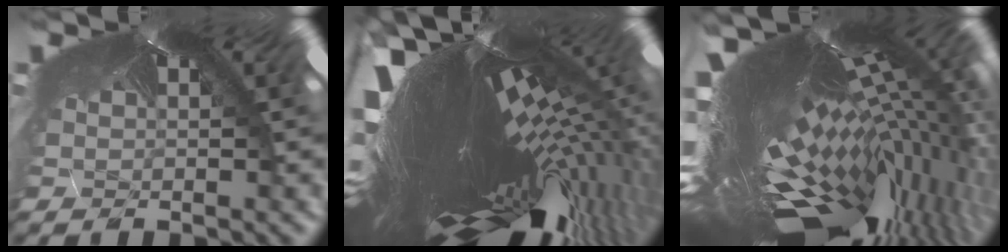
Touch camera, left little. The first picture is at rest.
{"total": 7.4, "force": [-6.3, -1.3, 3.6], "torque": [-0.074, -0.098, -0.084]}
{"total": 8.1, "force": [-6.9, -0.7, 4.2], "torque": [-0.053, -0.087, -0.078]}